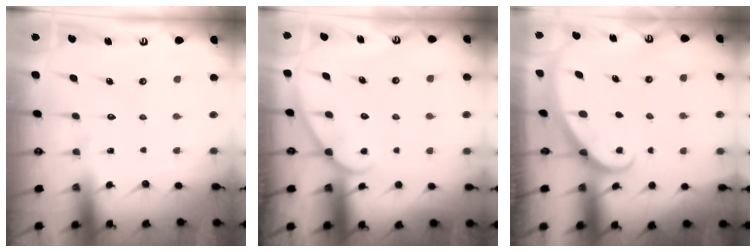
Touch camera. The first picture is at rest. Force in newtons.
{"total": 3.9, "press": 3.8, "slide": 0.3}
{"total": 2.0, "press": 2.0, "slide": 0.1}